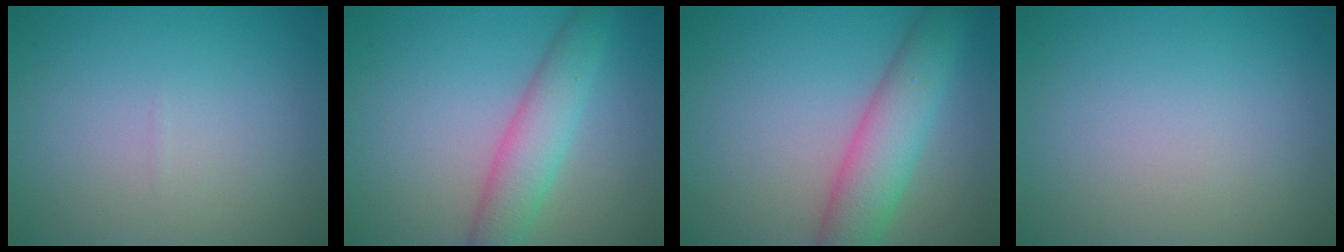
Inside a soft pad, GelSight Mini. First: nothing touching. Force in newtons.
{"total": 4.3, "press": 4.3, "slide": 0.2}
{"total": 5.6, "press": 5.6, "slide": 0.1}
{"total": 0.0}